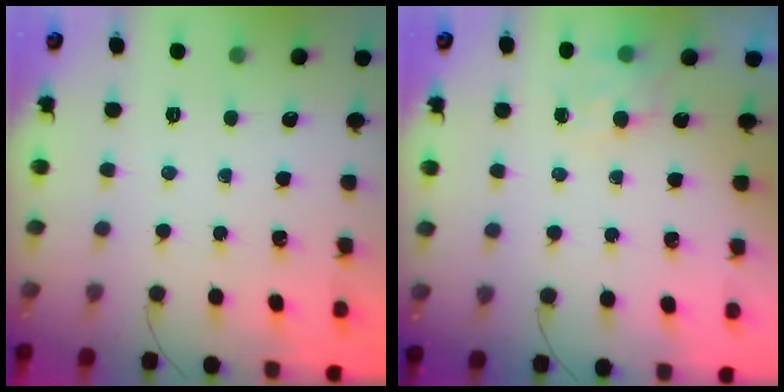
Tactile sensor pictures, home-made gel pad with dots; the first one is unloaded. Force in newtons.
{"total": 5.3, "press": 5.2, "slide": 1.1}